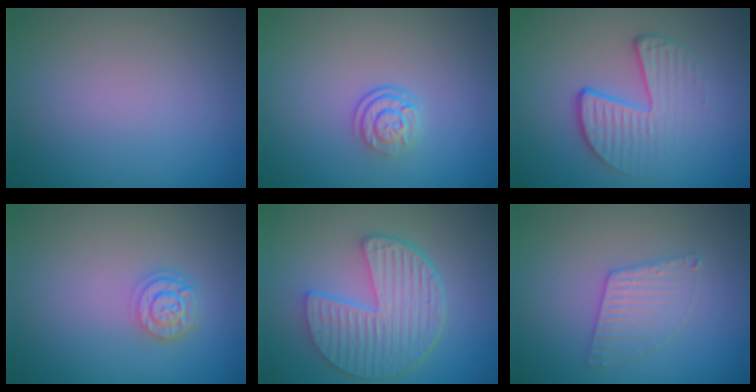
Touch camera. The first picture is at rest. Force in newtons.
{"total": 2.5, "press": 1.8, "slide": 1.7}
{"total": 4.3, "press": 2.7, "slide": 3.3}
{"total": 2.4, "press": 2.0, "slide": 1.3}
{"total": 6.4, "press": 4.7, "slide": 4.4}
{"total": 2.5, "press": 2.5, "slide": 0.2}